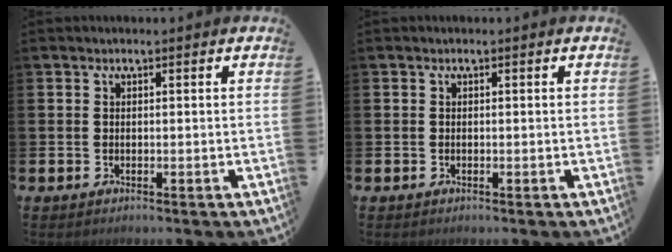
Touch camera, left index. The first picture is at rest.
{"total": 0.0}